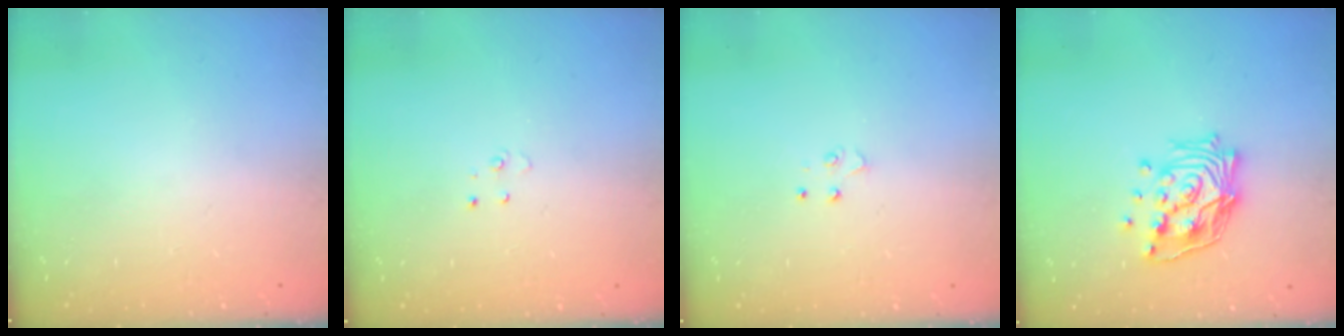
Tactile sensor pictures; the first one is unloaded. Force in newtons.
{"total": 3.0, "press": 2.9, "slide": 0.3}
{"total": 3.5, "press": 3.5, "slide": 0.3}
{"total": 15.1, "press": 14.9, "slide": 1.9}